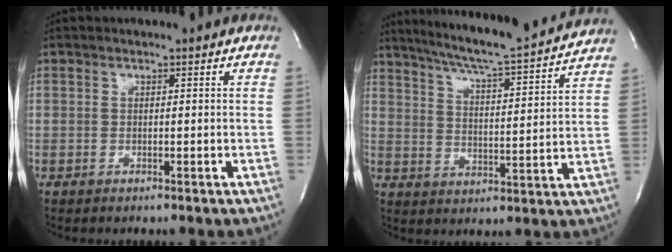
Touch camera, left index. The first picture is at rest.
{"total": 18.0, "force": [16.3, 0.0, 7.7], "torque": [-0.129, -0.017, 0.229]}